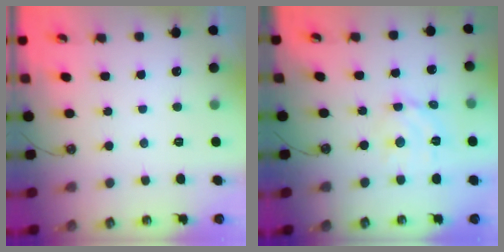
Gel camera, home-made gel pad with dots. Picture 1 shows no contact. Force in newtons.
{"total": 8.7, "press": 8.7, "slide": 0.6}